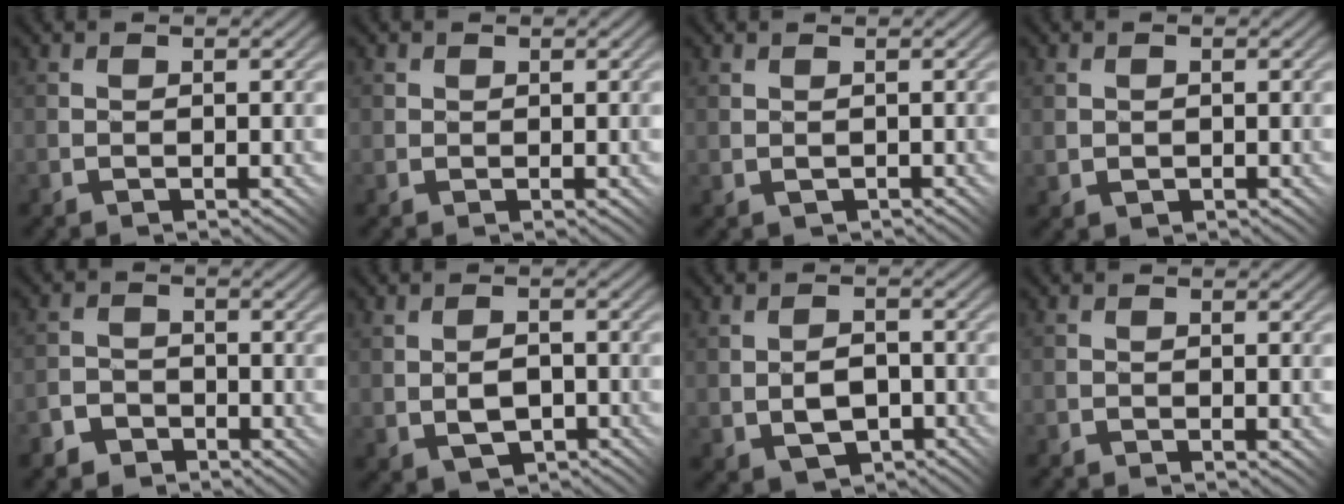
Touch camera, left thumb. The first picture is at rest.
{"total": 1.3, "force": [0.8, 1.1, 0.0], "torque": [-0.006, 0.002, 0.014]}
{"total": 0.8, "force": [0.2, 0.6, 0.5], "torque": [-0.015, -0.005, 0.006]}
{"total": 1.6, "force": [0.2, 1.2, 0.9], "torque": [-0.021, -0.004, 0.008]}
{"total": 3.4, "force": [-2.8, 2.0, 0.4], "torque": [0.005, 0.010, -0.058]}
{"total": 4.1, "force": [-0.9, 2.5, 3.1], "torque": [-0.063, -0.002, -0.015]}
{"total": 4.9, "force": [-1.2, 3.2, 3.6], "torque": [-0.075, -0.003, -0.019]}
{"total": 0.8, "force": [-0.7, -0.1, -0.5], "torque": [0.011, 0.002, -0.015]}